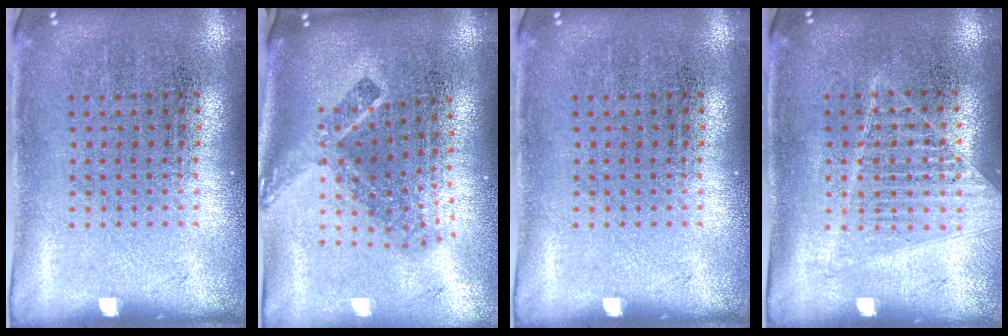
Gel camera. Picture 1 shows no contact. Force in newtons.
{"total": 2.2, "press": 1.5, "slide": 1.7}
{"total": 0.0}
{"total": 1.1, "press": 1.1, "slide": 0.2}